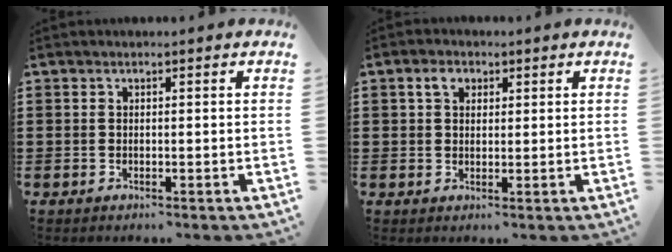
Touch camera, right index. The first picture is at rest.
{"total": 2.6, "force": [1.1, 1.8, 1.5], "torque": [-0.037, 0.009, 0.019]}